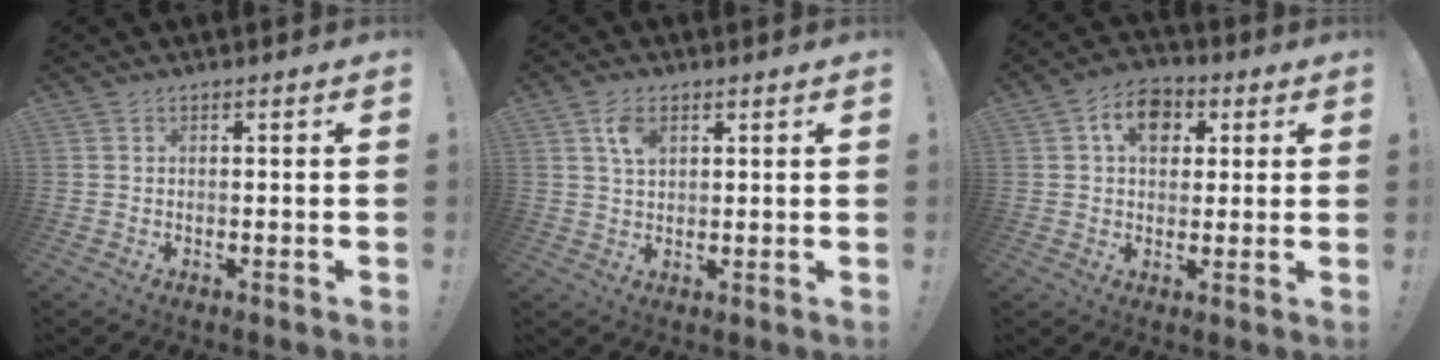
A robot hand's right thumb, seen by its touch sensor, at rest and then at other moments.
{"total": 5.4, "force": [2.6, 3.4, 3.3], "torque": [-0.053, -0.004, 0.046]}
{"total": 9.7, "force": [3.0, 7.2, 5.6], "torque": [-0.075, 0.000, 0.054]}